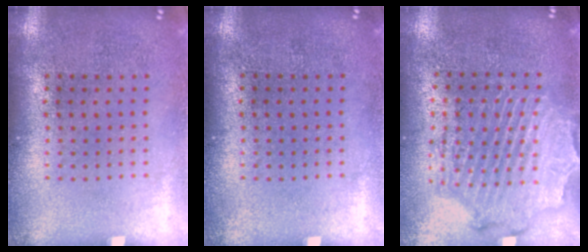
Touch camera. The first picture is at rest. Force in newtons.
{"total": 0.0}
{"total": 2.1, "press": 2.1, "slide": 0.5}